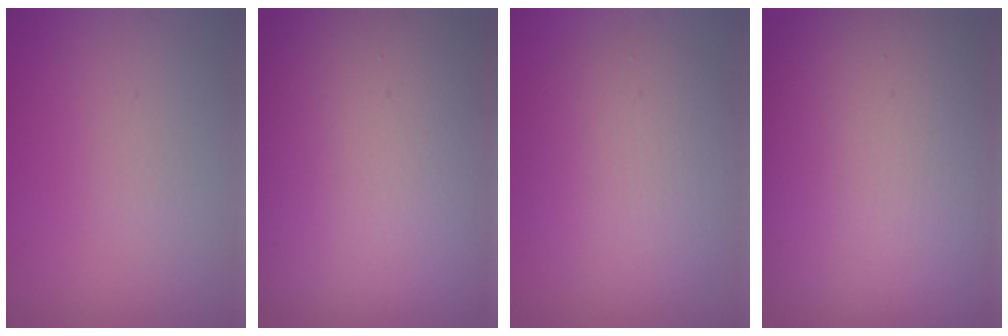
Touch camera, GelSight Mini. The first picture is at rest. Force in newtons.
{"total": 17.8, "press": 17.8, "slide": 0.7}
{"total": 5.9, "press": 5.9, "slide": 0.6}
{"total": 16.7, "press": 16.6, "slide": 1.1}